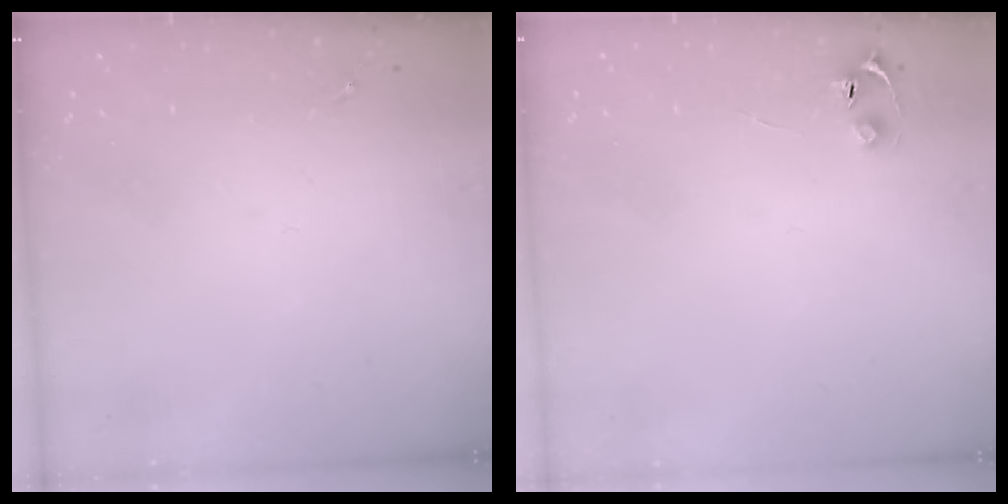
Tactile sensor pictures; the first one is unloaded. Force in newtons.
{"total": 4.0, "press": 4.0, "slide": 0.5}